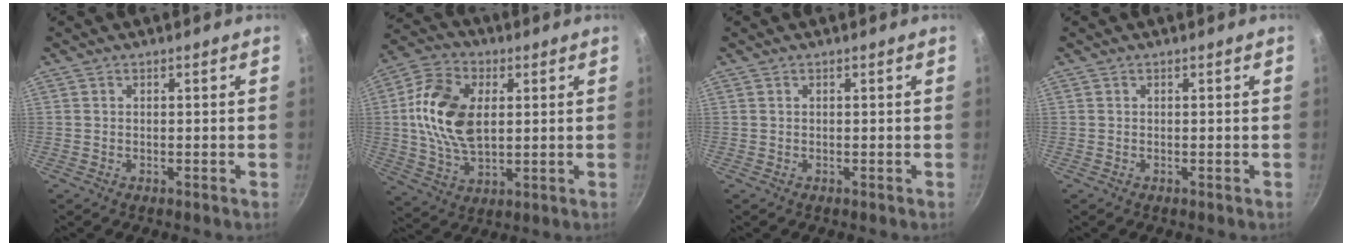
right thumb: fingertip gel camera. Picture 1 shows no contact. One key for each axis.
{"total": 15.3, "fx": 2.2, "fy": 9.4, "fz": 11.8, "tx": -0.206, "ty": 0.000, "tz": 0.035}
{"total": 0.0}
{"total": 0.0}